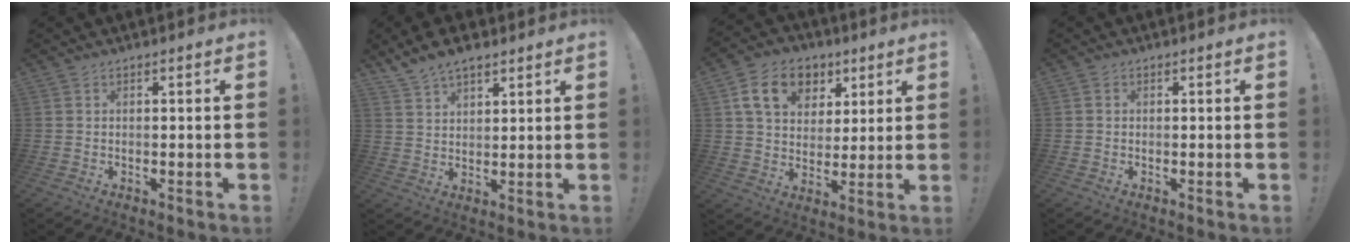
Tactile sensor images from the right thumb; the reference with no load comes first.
{"total": 6.9, "force": [5.4, 3.1, 2.9], "torque": [-0.045, -0.029, 0.101]}
{"total": 15.1, "force": [6.8, 11.1, 7.5], "torque": [-0.112, -0.023, 0.130]}
{"total": 0.8, "force": [-0.1, 0.7, 0.1], "torque": [-0.004, 0.004, -0.002]}